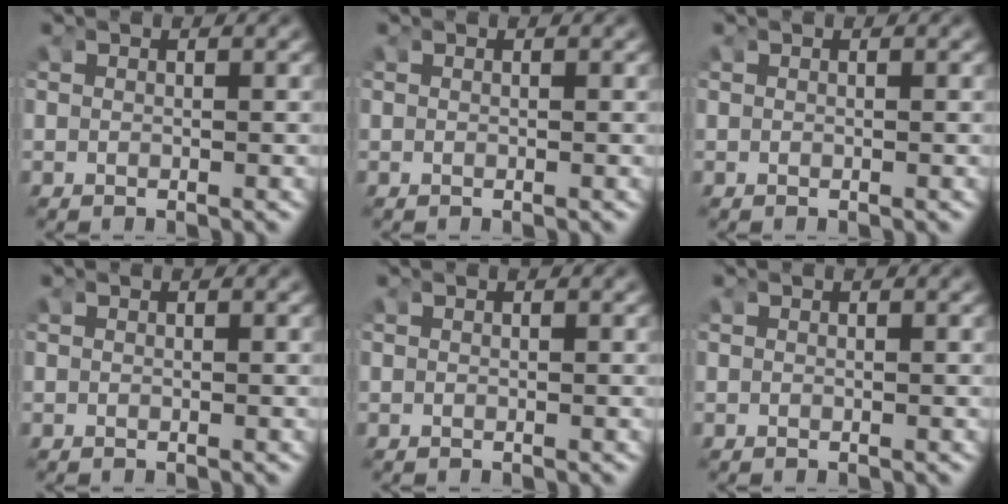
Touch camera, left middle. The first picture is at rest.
{"total": 0.0}
{"total": 0.0}
{"total": 0.0}
{"total": 0.0}
{"total": 0.0}